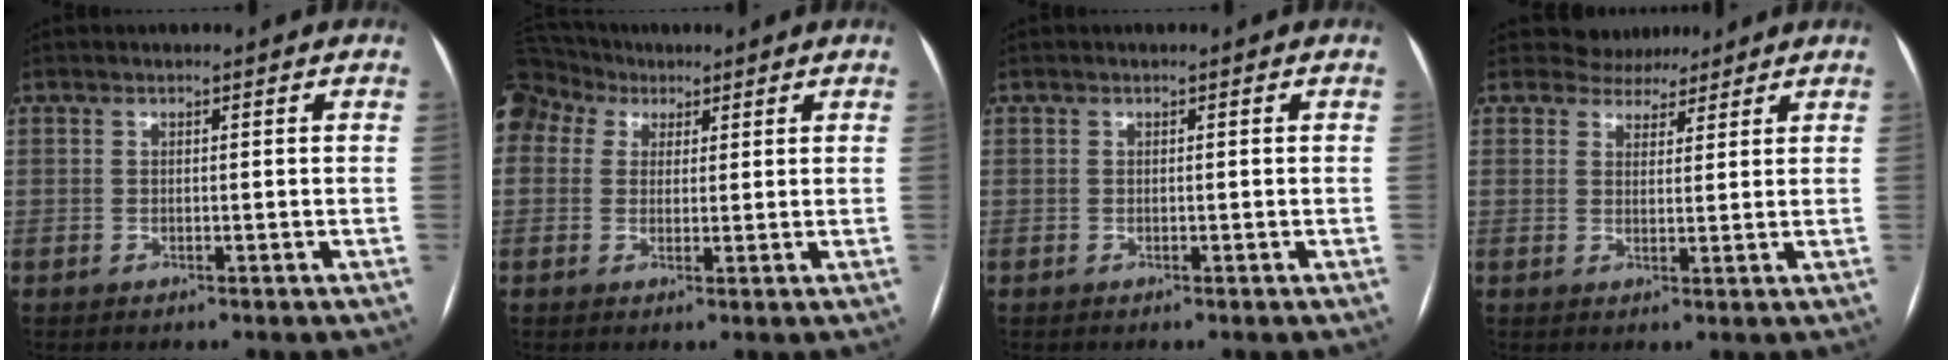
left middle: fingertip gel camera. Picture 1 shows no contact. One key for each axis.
{"total": 10.8, "fx": 6.0, "fy": 8.1, "fz": 3.8, "tx": -0.110, "ty": 0.062, "tz": 0.115}
{"total": 0.0}
{"total": 4.4, "fx": 3.9, "fy": 2.0, "fz": 0.0, "tx": 0.006, "ty": 0.006, "tz": 0.053}